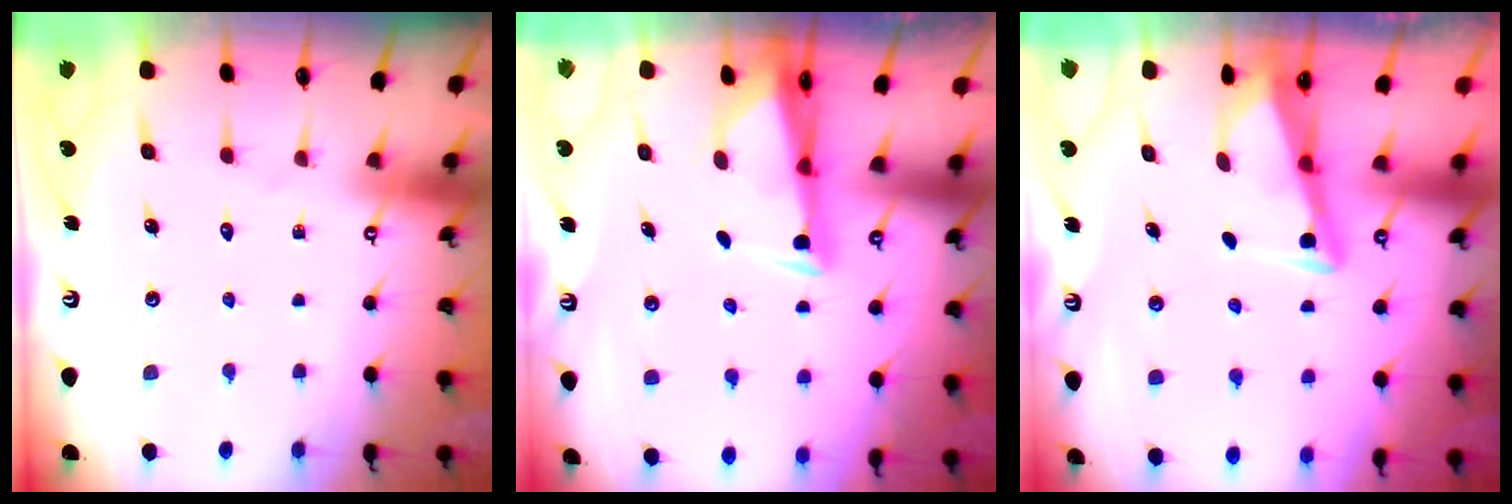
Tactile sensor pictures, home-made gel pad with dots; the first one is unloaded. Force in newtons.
{"total": 2.8, "press": 2.6, "slide": 0.9}
{"total": 3.4, "press": 3.4, "slide": 0.3}